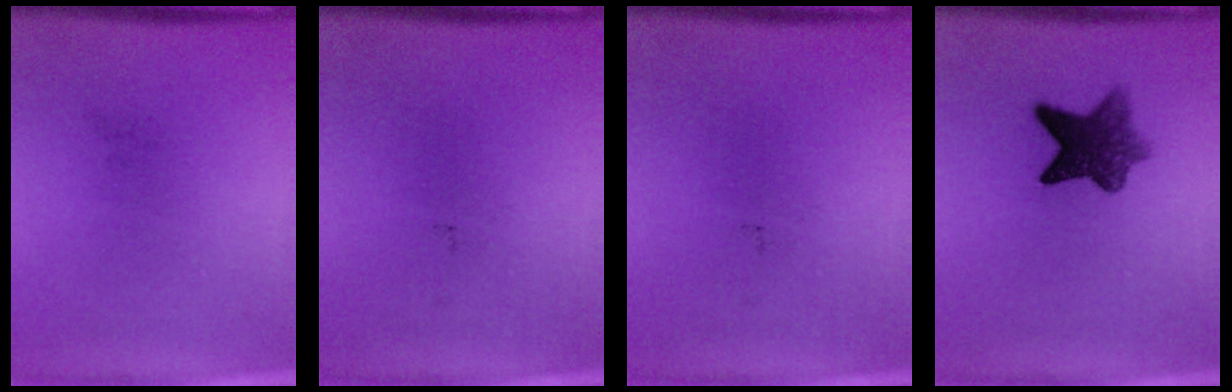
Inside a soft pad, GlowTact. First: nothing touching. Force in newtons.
{"total": 0.0}
{"total": 0.0}
{"total": 7.7}